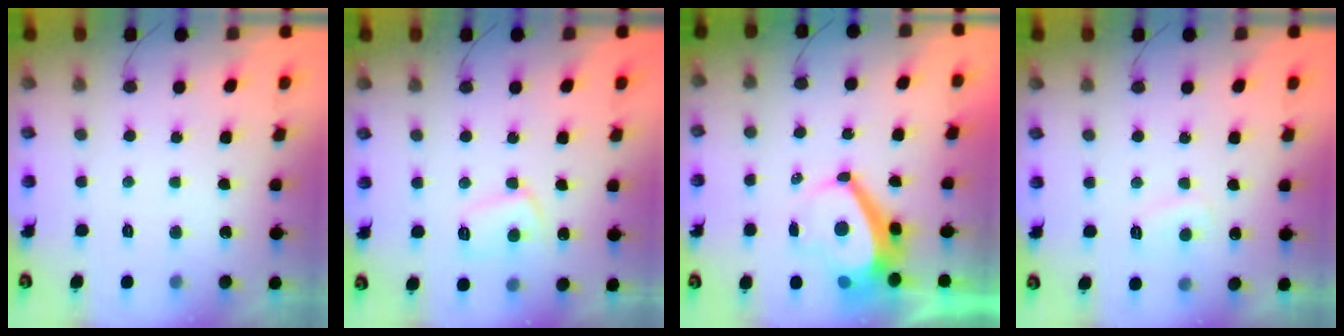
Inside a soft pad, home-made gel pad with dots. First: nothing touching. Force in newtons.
{"total": 6.8, "press": 6.8, "slide": 0.6}
{"total": 5.9, "press": 5.9, "slide": 0.7}
{"total": 2.9, "press": 2.9, "slide": 0.5}